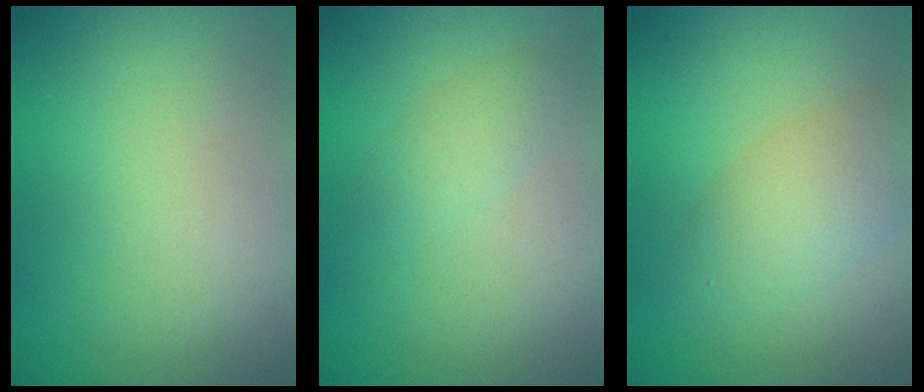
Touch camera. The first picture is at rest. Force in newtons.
{"total": 1.6, "press": 1.6, "slide": 0.1}
{"total": 2.7, "press": 2.7, "slide": 0.2}